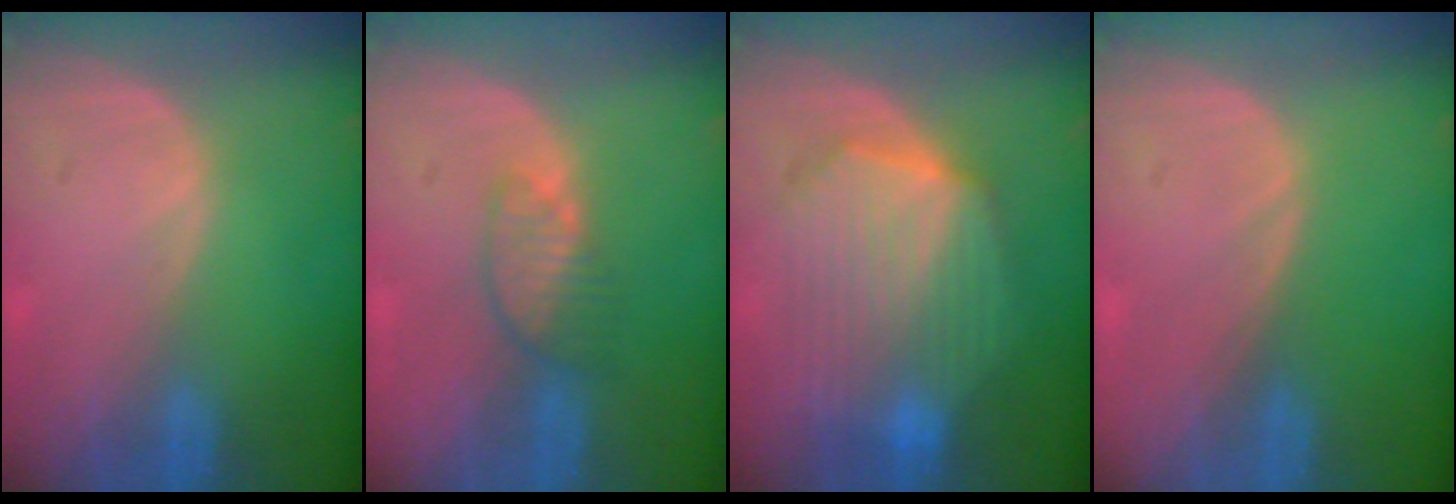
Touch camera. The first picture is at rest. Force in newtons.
{"total": 3.5, "press": 3.4, "slide": 0.9}
{"total": 10.7, "press": 10.7, "slide": 0.7}
{"total": 0.0}